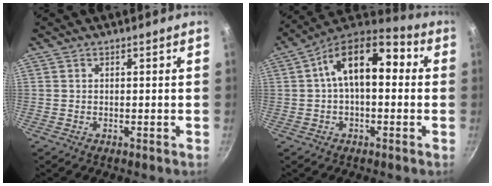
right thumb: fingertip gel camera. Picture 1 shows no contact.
{"total": 14.7, "force": [2.1, 8.0, 12.2], "torque": [-0.179, 0.045, 0.023]}